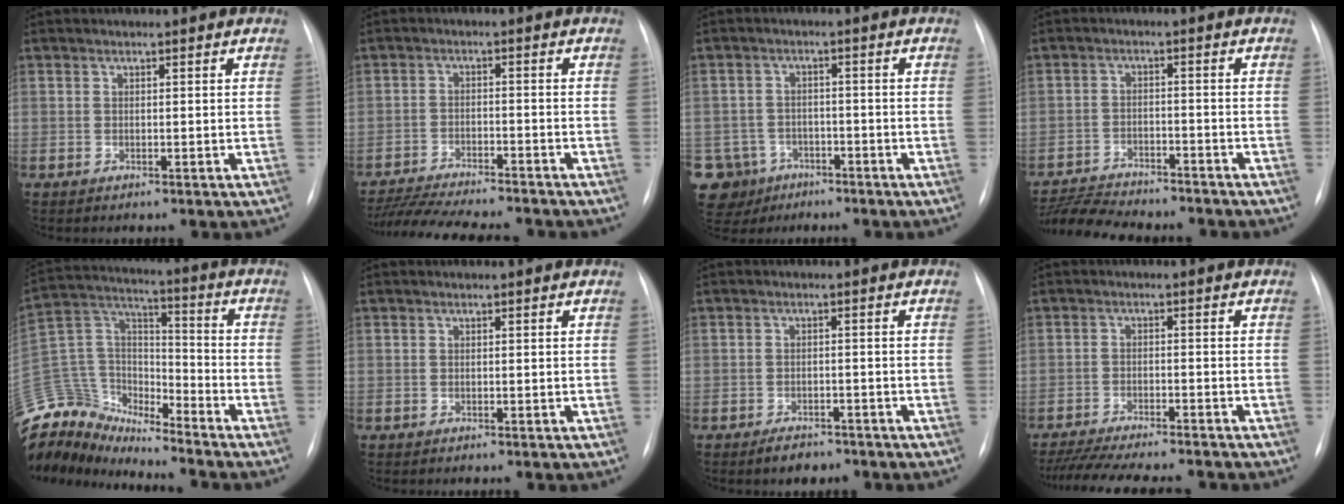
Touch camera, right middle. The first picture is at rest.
{"total": 15.6, "force": [-14.1, 1.9, 6.4], "torque": [-0.119, -0.016, -0.207]}
{"total": 9.5, "force": [-5.3, 7.7, 1.3], "torque": [-0.046, 0.013, -0.077]}
{"total": 11.8, "force": [-11.0, 1.8, 3.7], "torque": [-0.063, 0.004, -0.169]}
{"total": 17.1, "force": [-16.1, 4.8, 3.0], "torque": [-0.078, 0.061, -0.295]}
{"total": 0.0}
{"total": 3.2, "force": [-2.5, 1.6, 1.2], "torque": [-0.022, 0.001, -0.031]}
{"total": 15.1, "force": [-13.5, 1.7, 6.6], "torque": [-0.115, -0.017, -0.197]}